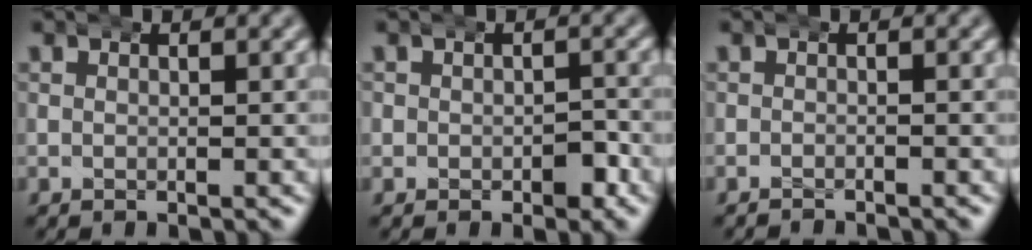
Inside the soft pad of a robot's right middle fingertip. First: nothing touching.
{"total": 1.9, "force": [-0.9, 1.3, 1.0], "torque": [-0.019, 0.000, -0.017]}
{"total": 1.7, "force": [-1.7, 0.2, 0.1], "torque": [-0.007, -0.009, -0.024]}